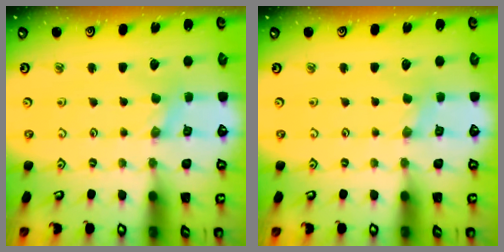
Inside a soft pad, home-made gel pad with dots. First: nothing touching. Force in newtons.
{"total": 0.0}